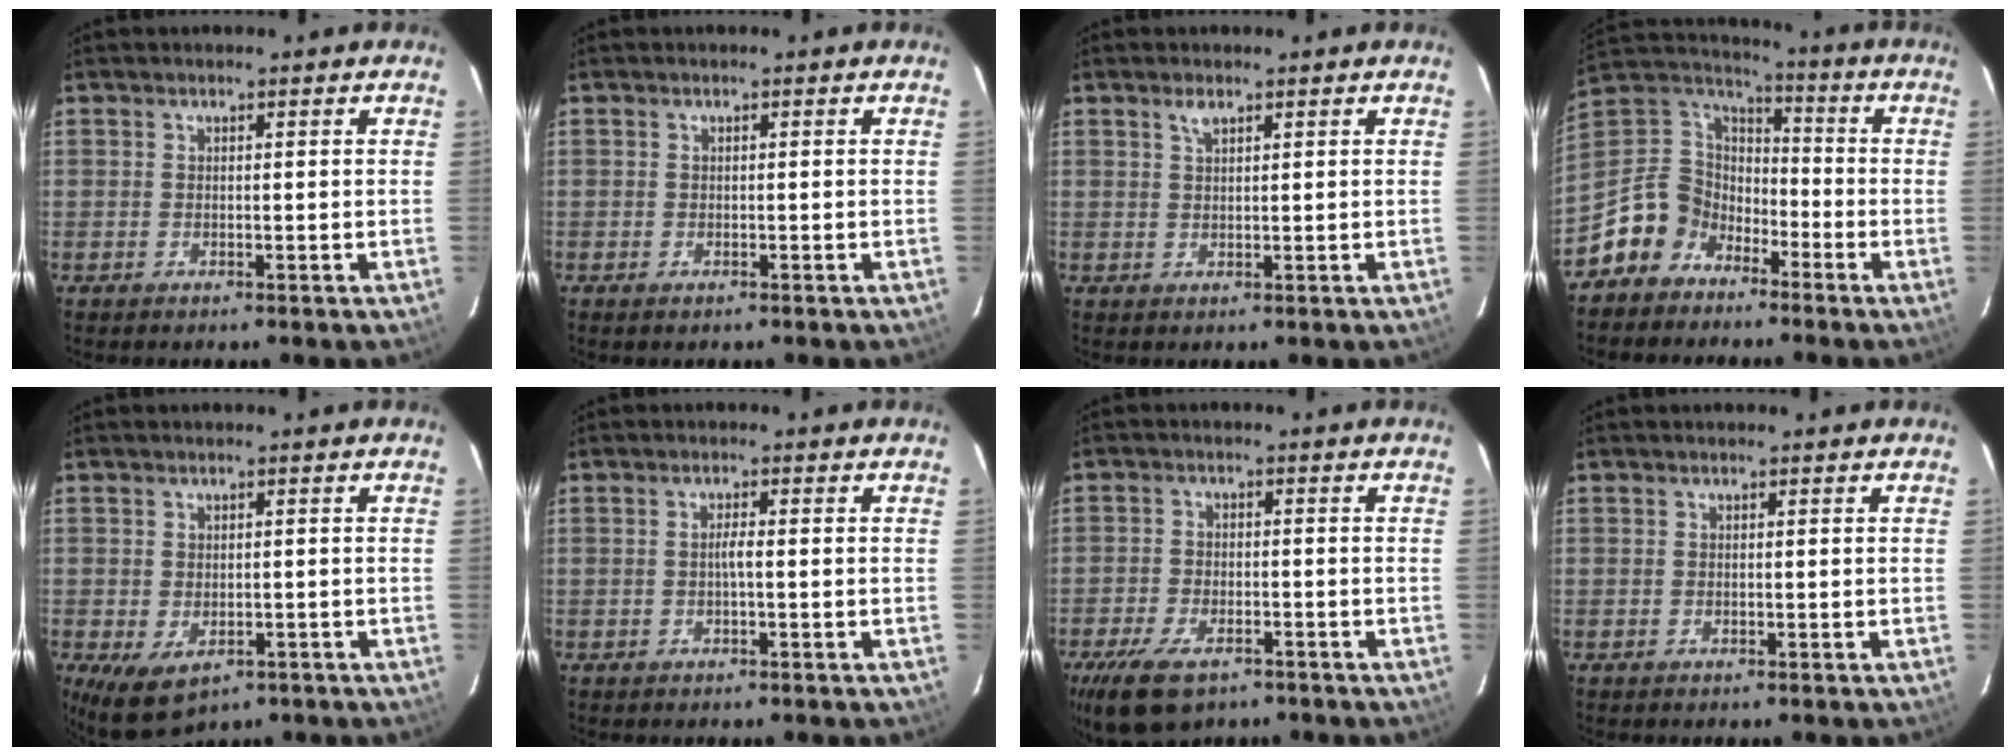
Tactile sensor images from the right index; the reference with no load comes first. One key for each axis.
{"total": 0.6, "fx": -0.4, "fy": 0.4, "fz": 0.2, "tx": -0.005, "ty": -0.003, "tz": -0.008}
{"total": 1.6, "fx": 1.1, "fy": 0.6, "fz": 1.0, "tx": -0.019, "ty": 0.004, "tz": 0.021}
{"total": 11.4, "fx": -7.7, "fy": 8.1, "fz": 2.3, "tx": -0.073, "ty": 0.037, "tz": -0.153}
{"total": 6.4, "fx": -2.4, "fy": 4.2, "fz": 4.1, "tx": -0.079, "ty": -0.024, "tz": -0.027}
{"total": 1.4, "fx": -0.3, "fy": -0.1, "fz": 1.4, "tx": -0.025, "ty": 0.003, "tz": -0.007}
{"total": 11.0, "fx": -7.2, "fy": 5.4, "fz": 6.4, "tx": -0.152, "ty": -0.021, "tz": -0.126}
{"total": 0.0}